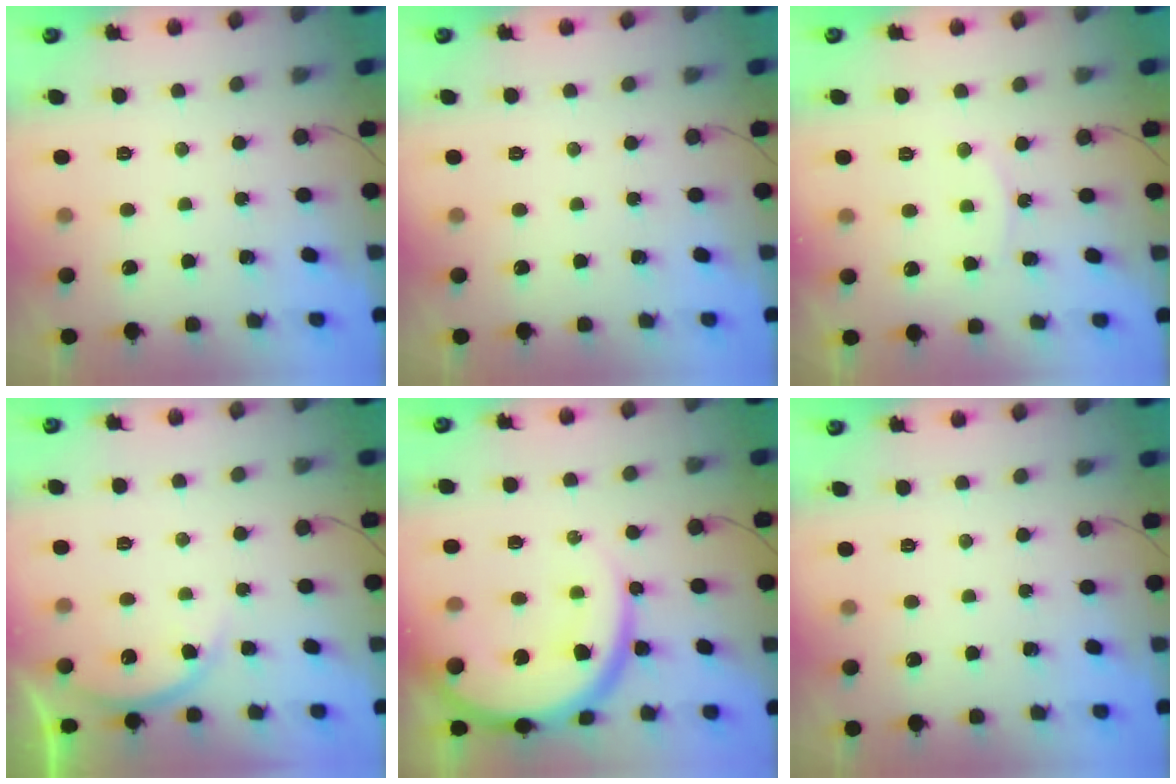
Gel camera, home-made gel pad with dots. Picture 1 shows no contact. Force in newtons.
{"total": 0.0}
{"total": 6.3, "press": 6.3, "slide": 0.3}
{"total": 4.8, "press": 4.7, "slide": 0.6}
{"total": 16.0, "press": 15.9, "slide": 1.9}
{"total": 0.0}